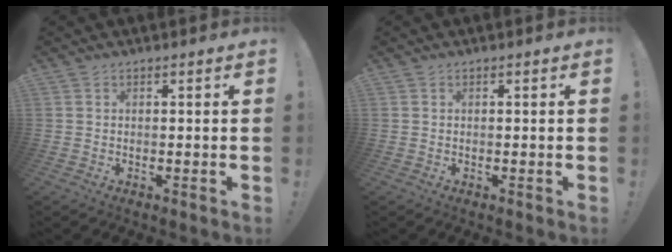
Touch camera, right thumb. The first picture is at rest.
{"total": 0.0}